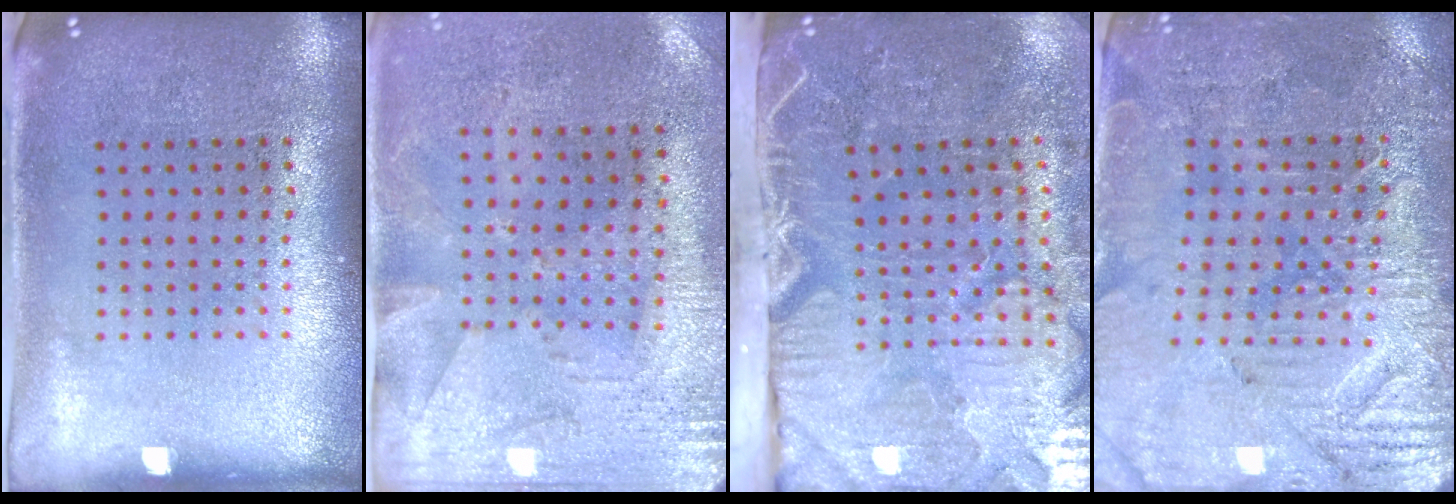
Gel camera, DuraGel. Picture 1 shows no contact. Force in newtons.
{"total": 2.8, "press": 2.2, "slide": 1.6}
{"total": 5.4, "press": 4.4, "slide": 3.1}
{"total": 3.4, "press": 3.4, "slide": 0.6}